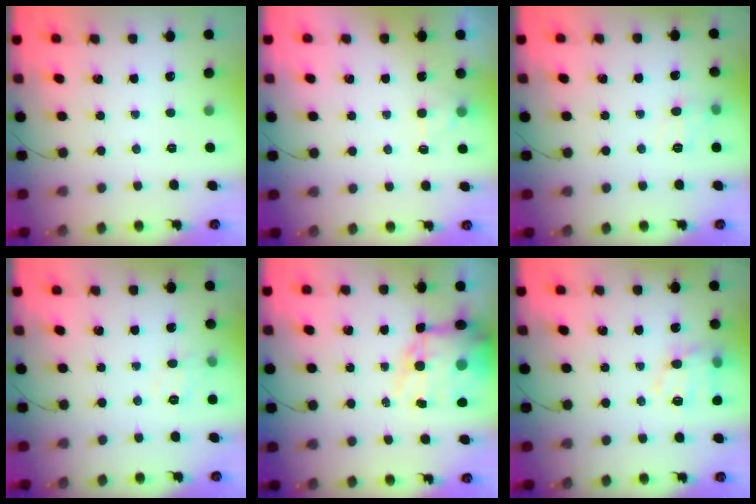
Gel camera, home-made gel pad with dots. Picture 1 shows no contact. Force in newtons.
{"total": 2.7, "press": 2.3, "slide": 1.4}
{"total": 7.8, "press": 7.6, "slide": 1.7}
{"total": 5.0, "press": 4.7, "slide": 1.6}
{"total": 14.3, "press": 14.0, "slide": 3.2}
{"total": 12.6, "press": 12.4, "slide": 2.0}